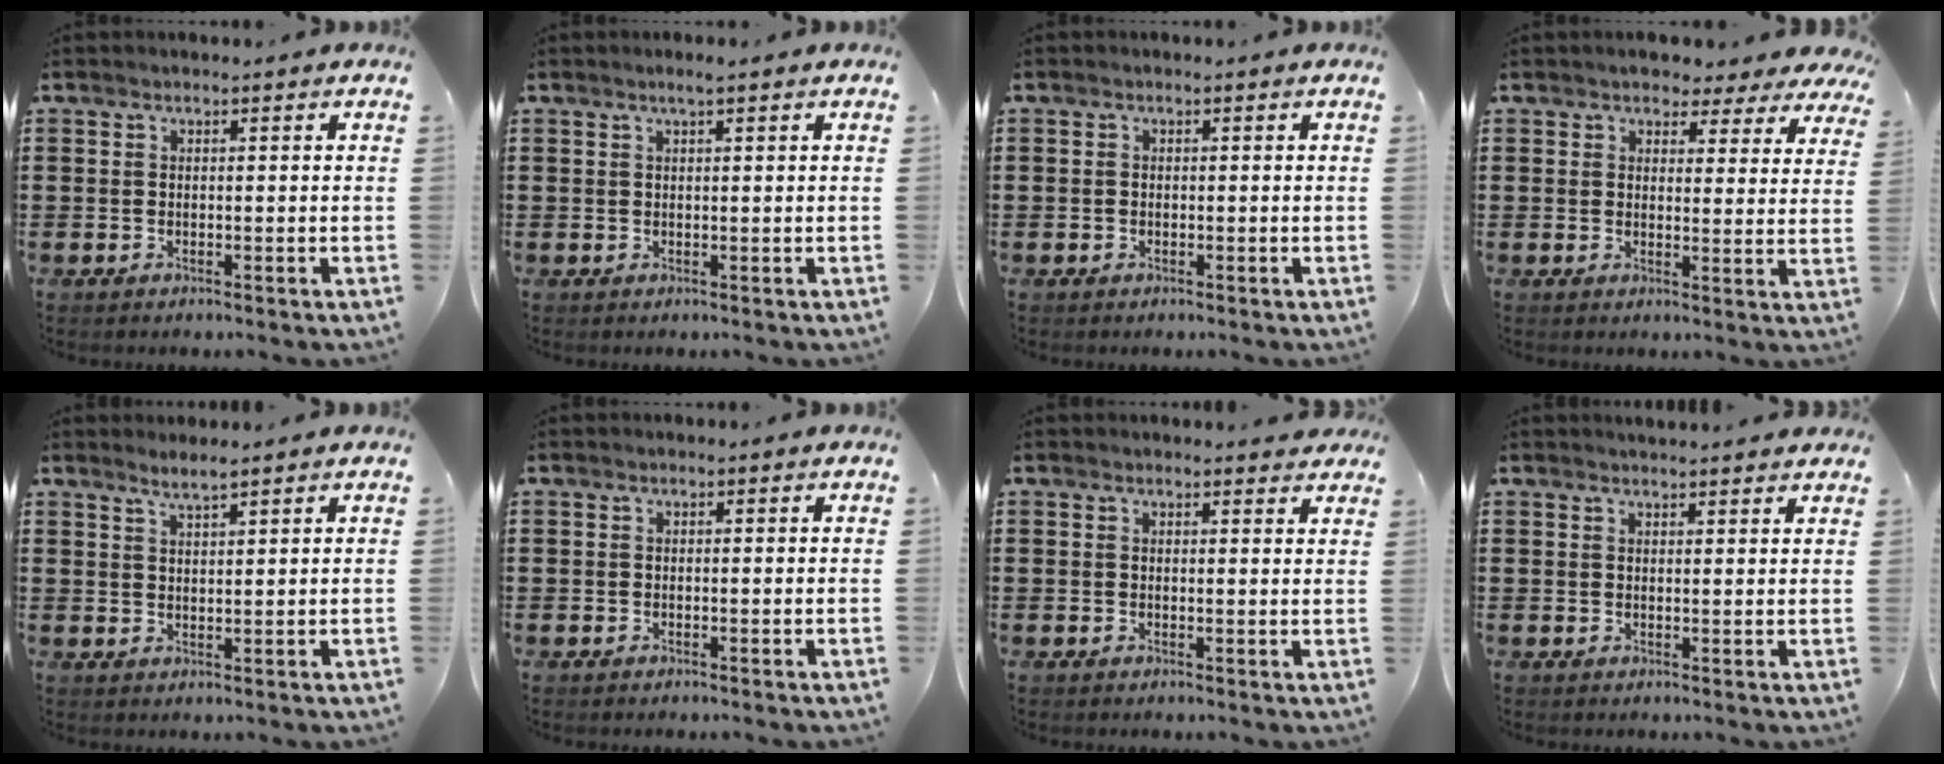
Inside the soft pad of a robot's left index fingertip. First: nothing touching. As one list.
[{"total": 1.2, "force": [0.7, 0.0, 0.9], "torque": [-0.017, 0.001, 0.013]}, {"total": 0.6, "force": [-0.2, 0.4, 0.3], "torque": [-0.008, 0.002, -0.005]}, {"total": 3.5, "force": [3.4, 0.9, 0.3], "torque": [-0.015, -0.012, 0.059]}, {"total": 2.1, "force": [1.9, -0.1, 0.8], "torque": [-0.019, 0.001, 0.036]}, {"total": 0.0}, {"total": 1.6, "force": [1.6, 0.2, 0.3], "torque": [-0.001, -0.001, 0.029]}, {"total": 1.7, "force": [1.7, -0.1, 0.1], "torque": [-0.005, 0.001, 0.033]}]